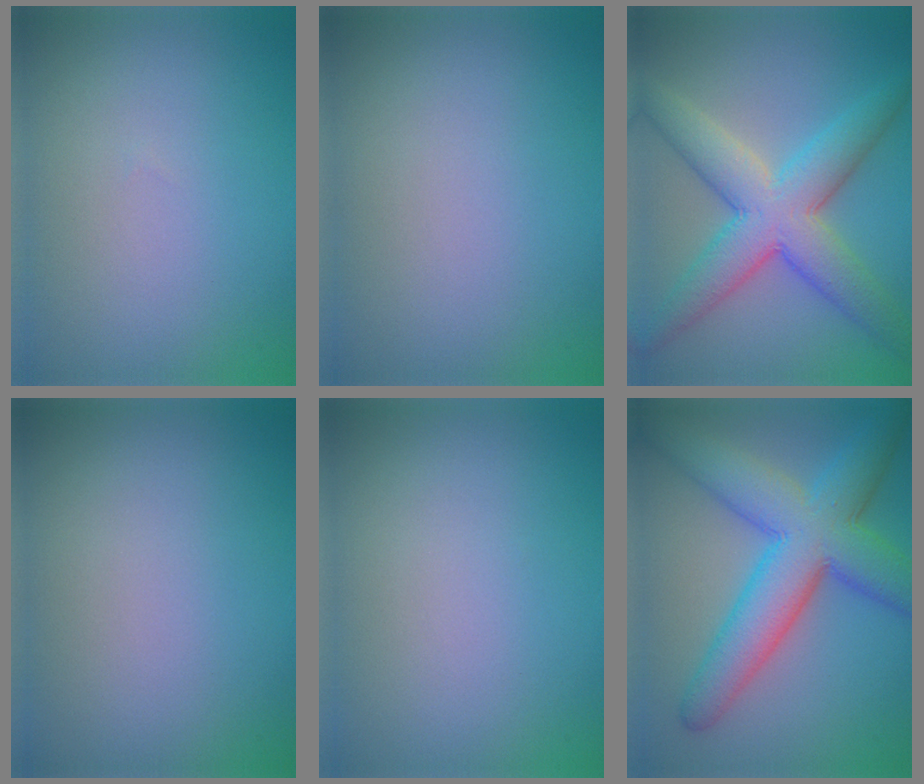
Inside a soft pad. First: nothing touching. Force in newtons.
{"total": 0.0}
{"total": 7.7, "press": 7.7, "slide": 0.1}
{"total": 0.0}
{"total": 0.0}
{"total": 9.6, "press": 9.6, "slide": 0.2}